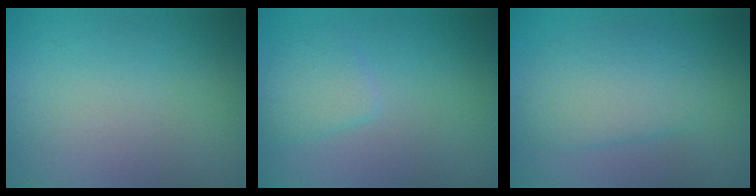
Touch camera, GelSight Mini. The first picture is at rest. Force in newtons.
{"total": 2.4, "press": 2.4, "slide": 0.3}
{"total": 4.3, "press": 4.3, "slide": 0.2}